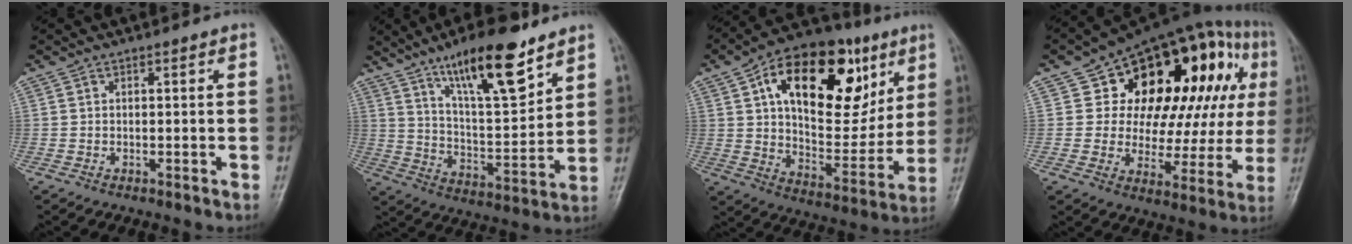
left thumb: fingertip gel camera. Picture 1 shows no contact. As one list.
[{"total": 17.0, "force": [11.0, 4.8, 12.0], "torque": [-0.174, -0.061, 0.195]}, {"total": 27.8, "force": [11.1, 14.9, 20.6], "torque": [-0.279, -0.007, 0.178]}, {"total": 27.9, "force": [7.7, 15.5, 21.8], "torque": [-0.251, 0.033, 0.117]}]